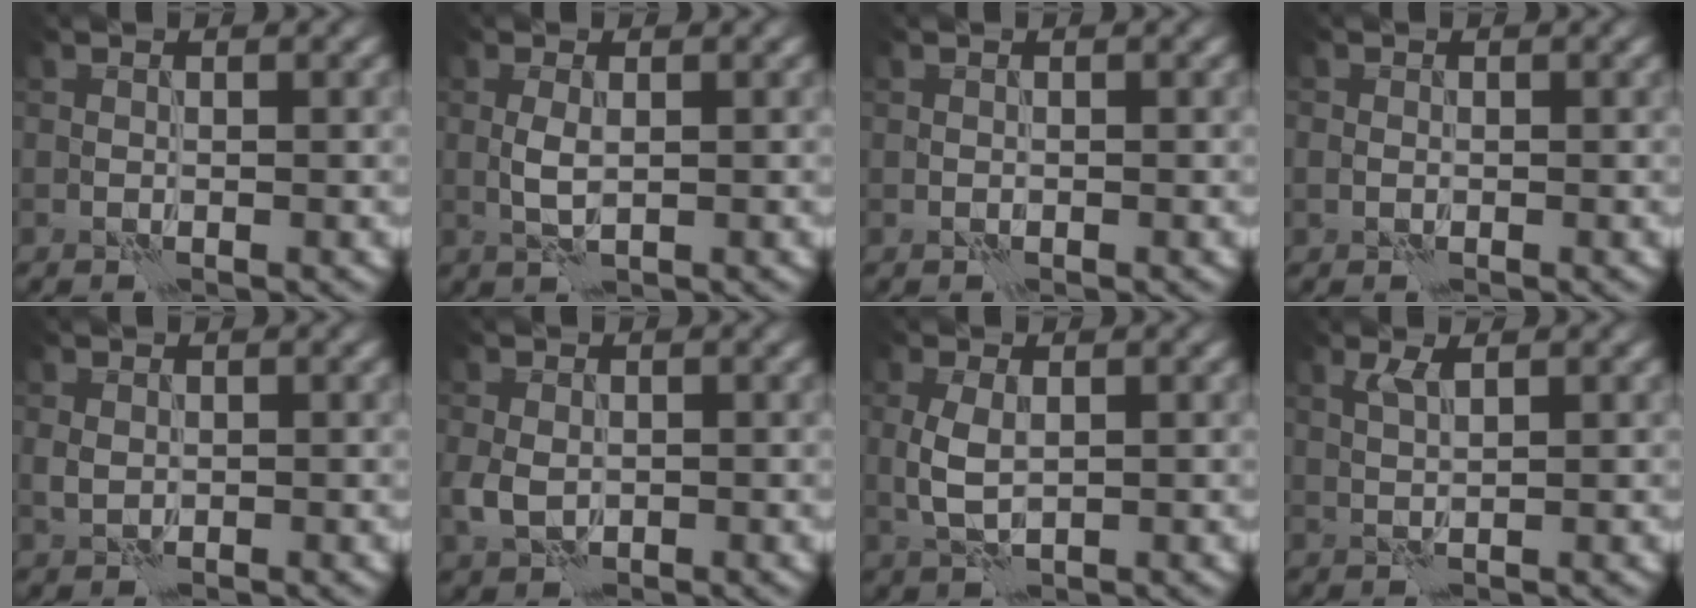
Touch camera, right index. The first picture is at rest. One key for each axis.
{"total": 1.7, "fx": 0.0, "fy": 0.6, "fz": 1.6, "tx": -0.039, "ty": 0.001, "tz": 0.000}
{"total": 0.0}
{"total": 0.7, "fx": -0.2, "fy": 0.6, "fz": 0.2, "tx": 0.000, "ty": -0.003, "tz": -0.007}
{"total": 1.1, "fx": 0.3, "fy": 0.9, "fz": 0.6, "tx": -0.014, "ty": -0.001, "tz": 0.006}
{"total": 2.5, "fx": -0.2, "fy": 1.9, "fz": 1.6, "tx": -0.038, "ty": -0.004, "tz": -0.006}
{"total": 2.9, "fx": 0.1, "fy": 1.5, "fz": 2.5, "tx": -0.061, "ty": 0.000, "tz": 0.005}
{"total": 1.6, "fx": 1.0, "fy": 0.1, "fz": 1.3, "tx": -0.032, "ty": 0.001, "tz": 0.017}